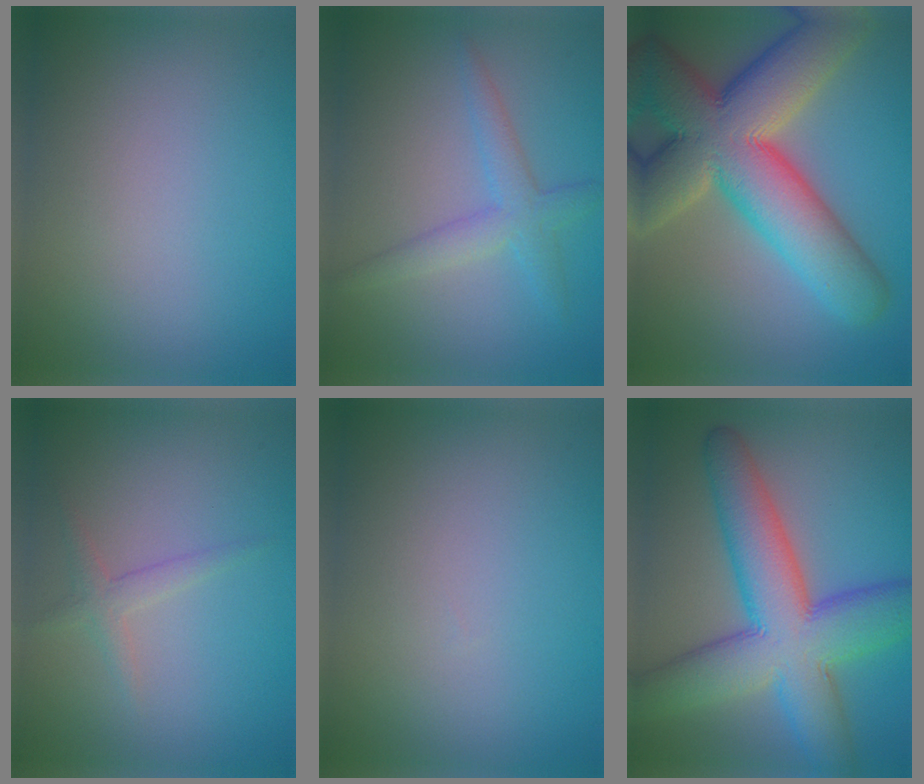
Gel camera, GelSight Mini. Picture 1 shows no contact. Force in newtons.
{"total": 3.0, "press": 3.0, "slide": 0.0}
{"total": 14.7, "press": 14.7, "slide": 1.0}
{"total": 1.7, "press": 1.7, "slide": 0.1}
{"total": 0.0}
{"total": 11.7, "press": 11.7, "slide": 0.4}